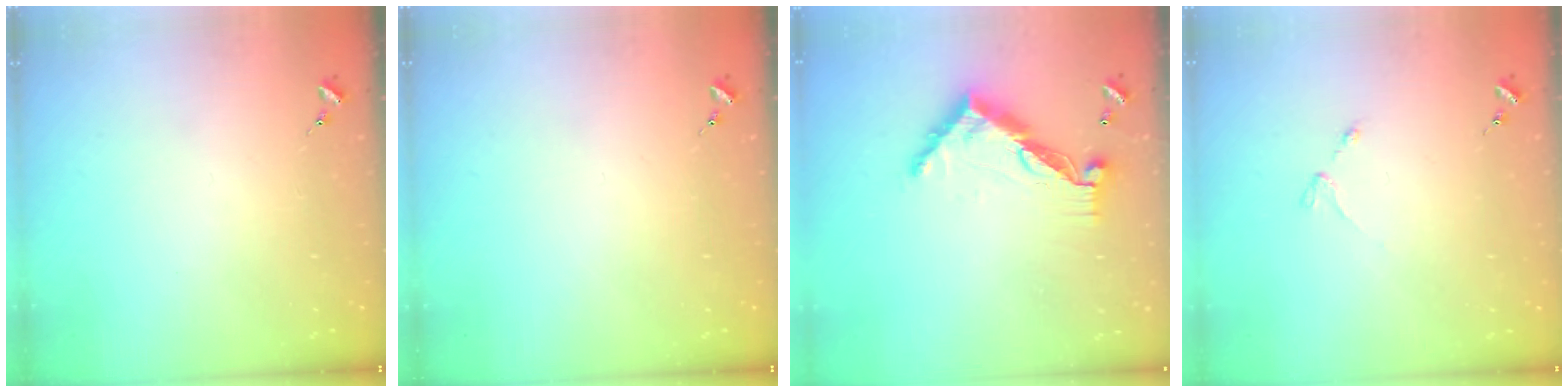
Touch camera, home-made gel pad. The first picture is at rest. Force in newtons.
{"total": 0.0}
{"total": 11.5, "press": 11.5, "slide": 1.0}
{"total": 2.9, "press": 2.8, "slide": 0.4}